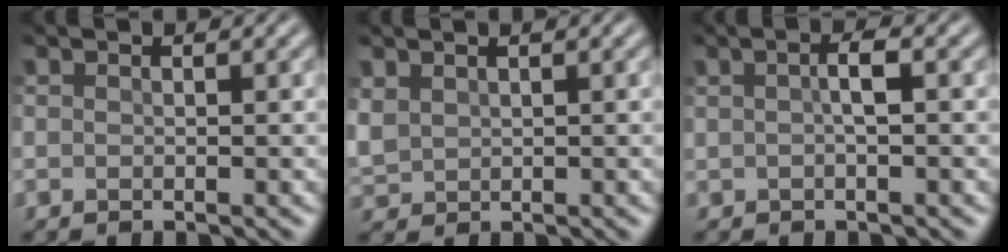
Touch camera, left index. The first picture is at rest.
{"total": 1.9, "force": [1.0, 1.4, 0.8], "torque": [-0.030, 0.002, 0.025]}
{"total": 1.6, "force": [0.0, 0.3, 1.6], "torque": [-0.033, 0.006, -0.003]}